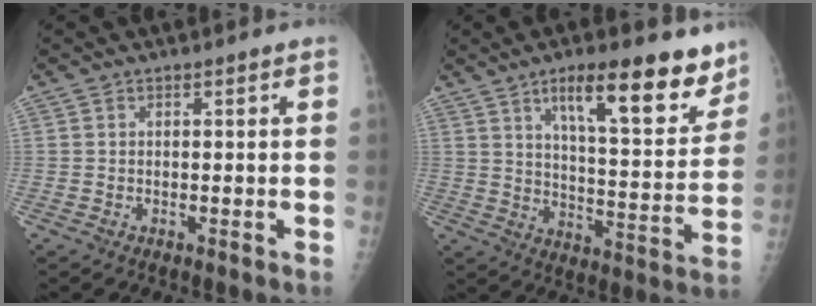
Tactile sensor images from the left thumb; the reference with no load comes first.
{"total": 17.7, "force": [11.2, 5.1, 12.7], "torque": [-0.140, -0.063, 0.174]}